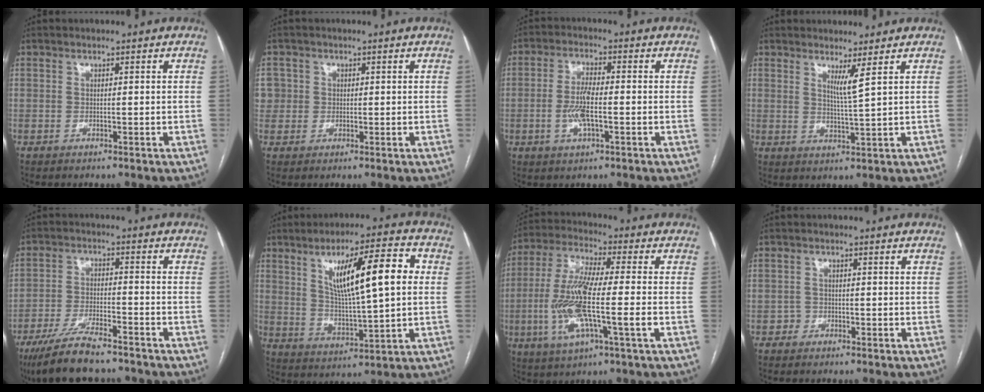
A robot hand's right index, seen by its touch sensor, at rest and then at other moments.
{"total": 4.2, "force": [0.7, 4.1, 0.4], "torque": [-0.004, 0.015, 0.017]}
{"total": 5.8, "force": [-1.2, 1.6, 5.4], "torque": [-0.116, 0.002, -0.022]}
{"total": 2.9, "force": [1.7, -0.9, 2.2], "torque": [-0.041, -0.018, 0.034]}
{"total": 11.0, "force": [-9.0, 1.8, 6.0], "torque": [-0.110, -0.028, -0.152]}
{"total": 14.2, "force": [3.7, 2.3, 13.5], "torque": [-0.220, 0.016, 0.065]}
{"total": 13.8, "force": [-2.7, 1.5, 13.5], "torque": [-0.281, -0.005, -0.054]}
{"total": 1.2, "force": [-0.6, 0.9, -0.2], "torque": [0.008, 0.007, -0.016]}